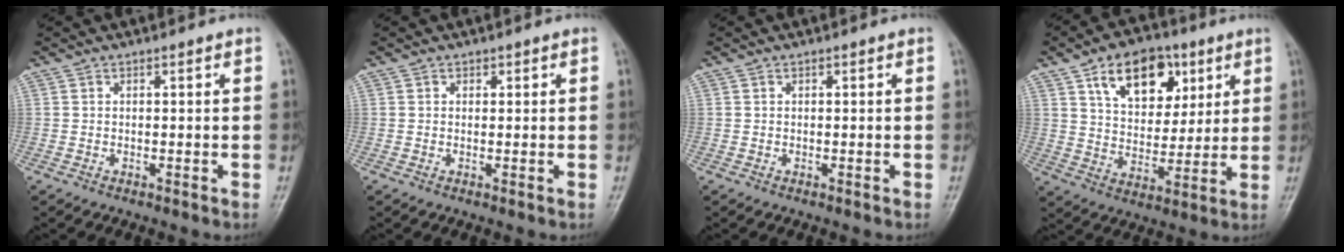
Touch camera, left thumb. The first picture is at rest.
{"total": 0.6, "force": [0.3, 0.5, 0.2], "torque": [0.005, -0.001, 0.004]}
{"total": 0.0}
{"total": 14.8, "force": [7.0, 9.6, 8.9], "torque": [-0.100, -0.025, 0.120]}